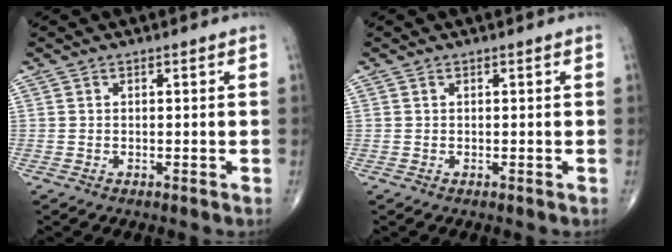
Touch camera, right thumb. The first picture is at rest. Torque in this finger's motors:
{"motor_torque": [0.00, -0.23, 0.15, 0.05, -0.04]}